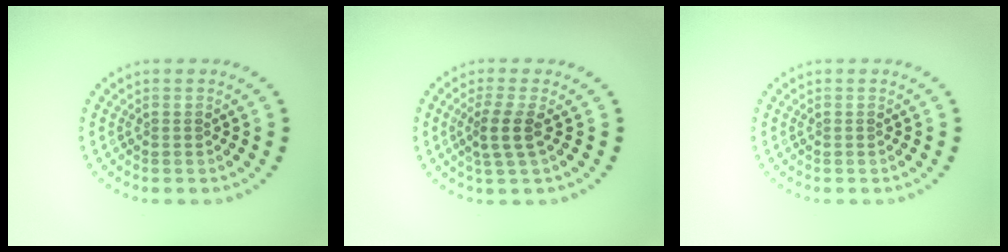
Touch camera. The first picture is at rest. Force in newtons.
{"total": 2.3, "press": 1.8, "slide": 1.4}
{"total": 0.0}